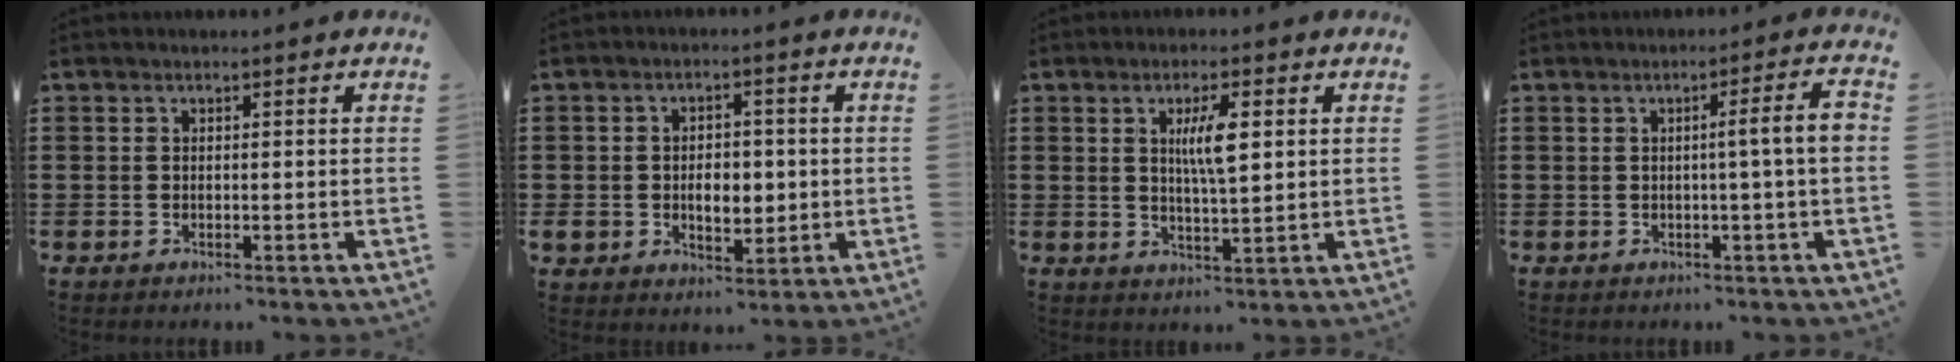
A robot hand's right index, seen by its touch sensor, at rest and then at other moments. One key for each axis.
{"total": 5.4, "fx": -0.4, "fy": 4.2, "fz": 3.4, "tx": -0.058, "ty": 0.006, "tz": -0.013}
{"total": 5.6, "fx": 1.4, "fy": 1.3, "fz": 5.2, "tx": -0.106, "ty": 0.006, "tz": 0.021}
{"total": 5.2, "fx": 0.1, "fy": -0.2, "fz": 5.2, "tx": -0.087, "ty": -0.010, "tz": -0.003}